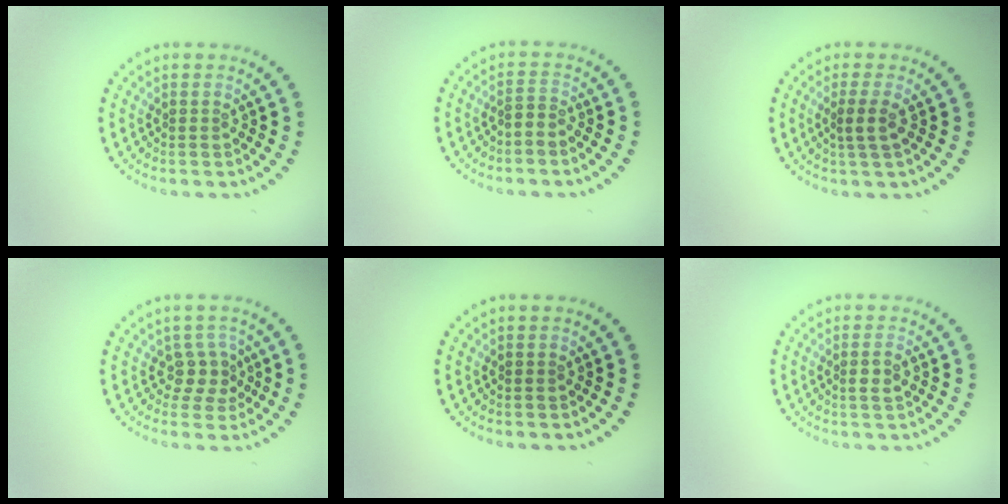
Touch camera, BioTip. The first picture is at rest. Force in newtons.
{"total": 0.9, "press": 0.6, "slide": 0.6}
{"total": 1.7, "press": 1.5, "slide": 0.9}
{"total": 2.1, "press": 1.6, "slide": 1.4}
{"total": 0.0}
{"total": 1.4, "press": 1.3, "slide": 0.5}